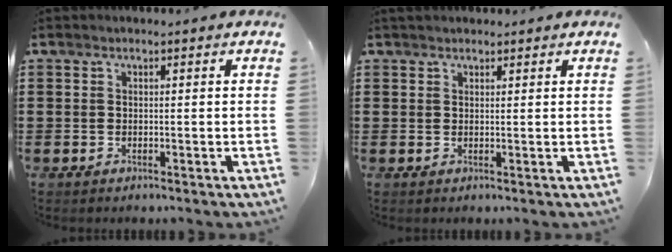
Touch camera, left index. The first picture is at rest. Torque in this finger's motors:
{"motor_torque": [0.26, 0.31, 0.04, -0.01]}